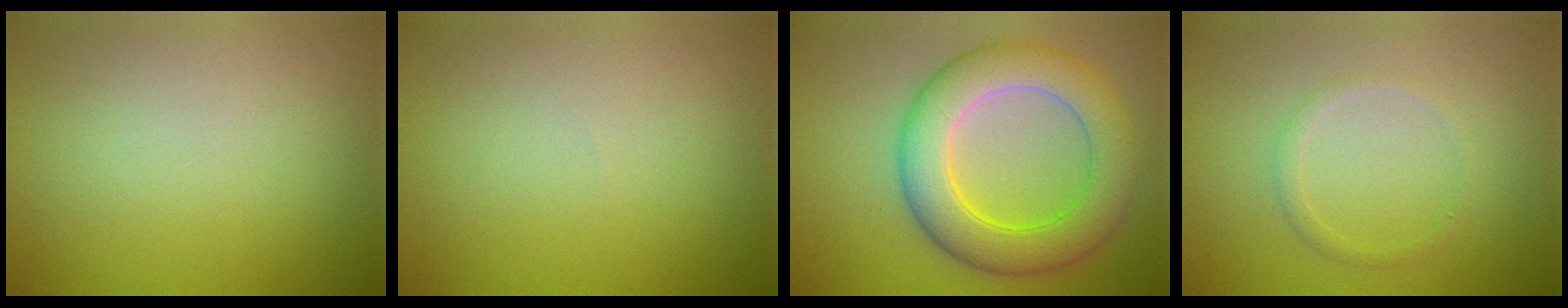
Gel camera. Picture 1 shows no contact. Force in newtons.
{"total": 0.0}
{"total": 7.6, "press": 7.6, "slide": 0.1}
{"total": 1.0, "press": 1.0, "slide": 0.1}